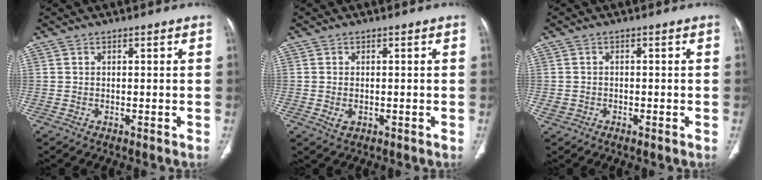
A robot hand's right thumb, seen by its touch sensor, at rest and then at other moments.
{"total": 2.1, "force": [-0.4, 1.4, 1.5], "torque": [-0.028, -0.002, -0.002]}
{"total": 1.9, "force": [-0.7, 1.4, 1.1], "torque": [-0.020, 0.006, -0.010]}